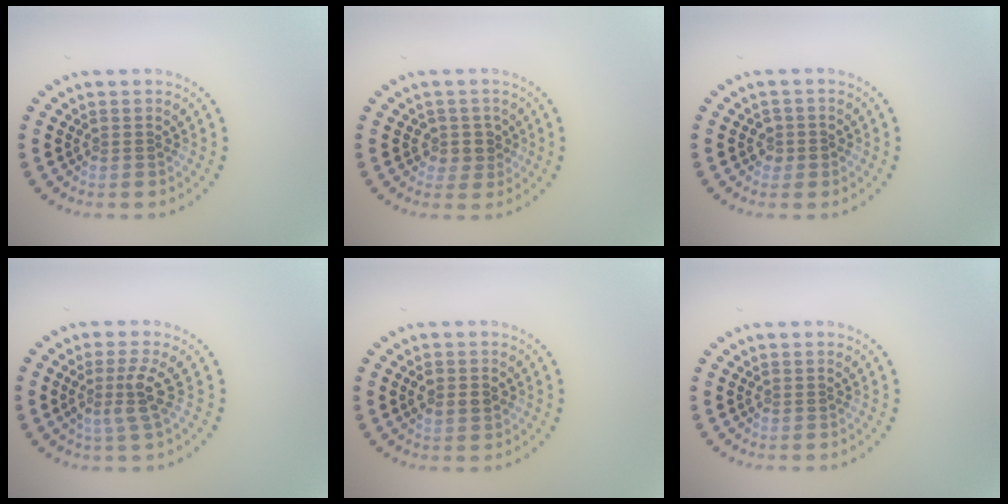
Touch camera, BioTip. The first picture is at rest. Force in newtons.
{"total": 1.8, "press": 1.6, "slide": 0.9}
{"total": 1.1, "press": 1.1, "slide": 0.4}
{"total": 2.7, "press": 2.0, "slide": 1.8}
{"total": 1.8, "press": 1.8, "slide": 0.1}
{"total": 0.0}